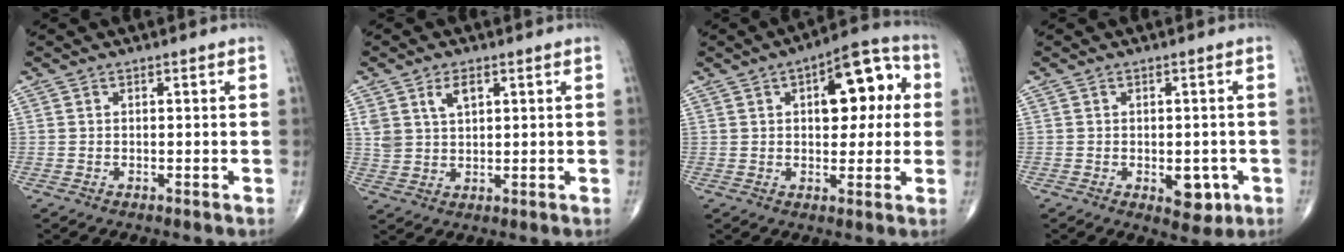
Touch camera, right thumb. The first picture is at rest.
{"total": 5.1, "force": [2.5, 2.9, 3.5], "torque": [-0.058, -0.010, 0.052]}
{"total": 13.4, "force": [3.2, 6.6, 11.2], "torque": [-0.112, 0.021, 0.041]}
{"total": 5.2, "force": [-1.6, 3.0, 3.9], "torque": [-0.025, -0.001, -0.012]}